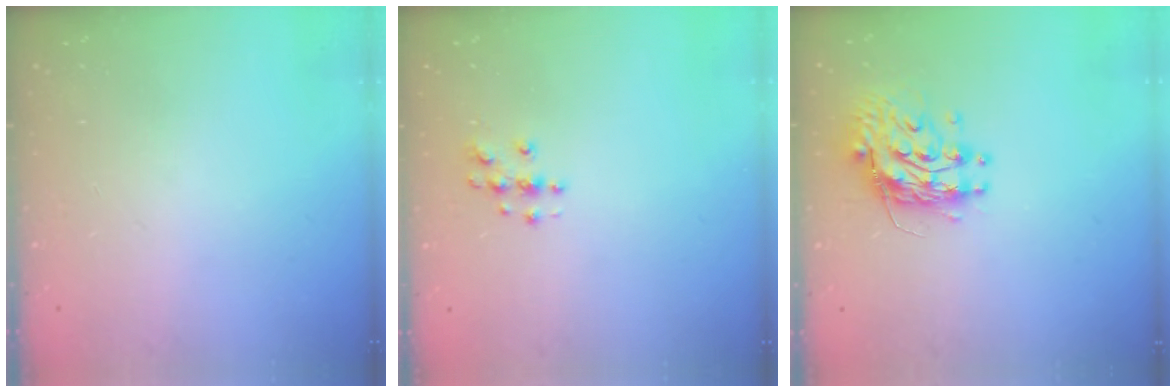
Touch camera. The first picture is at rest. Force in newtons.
{"total": 3.8, "press": 3.8, "slide": 0.4}
{"total": 10.8, "press": 10.7, "slide": 0.9}